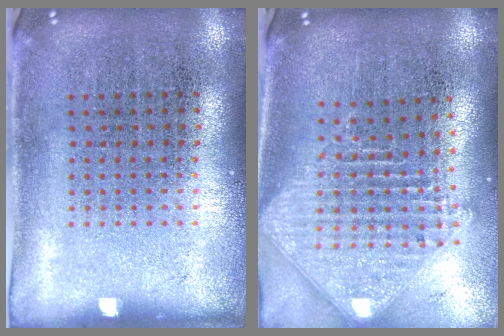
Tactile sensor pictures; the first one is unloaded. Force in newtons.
{"total": 2.5, "press": 1.8, "slide": 1.6}